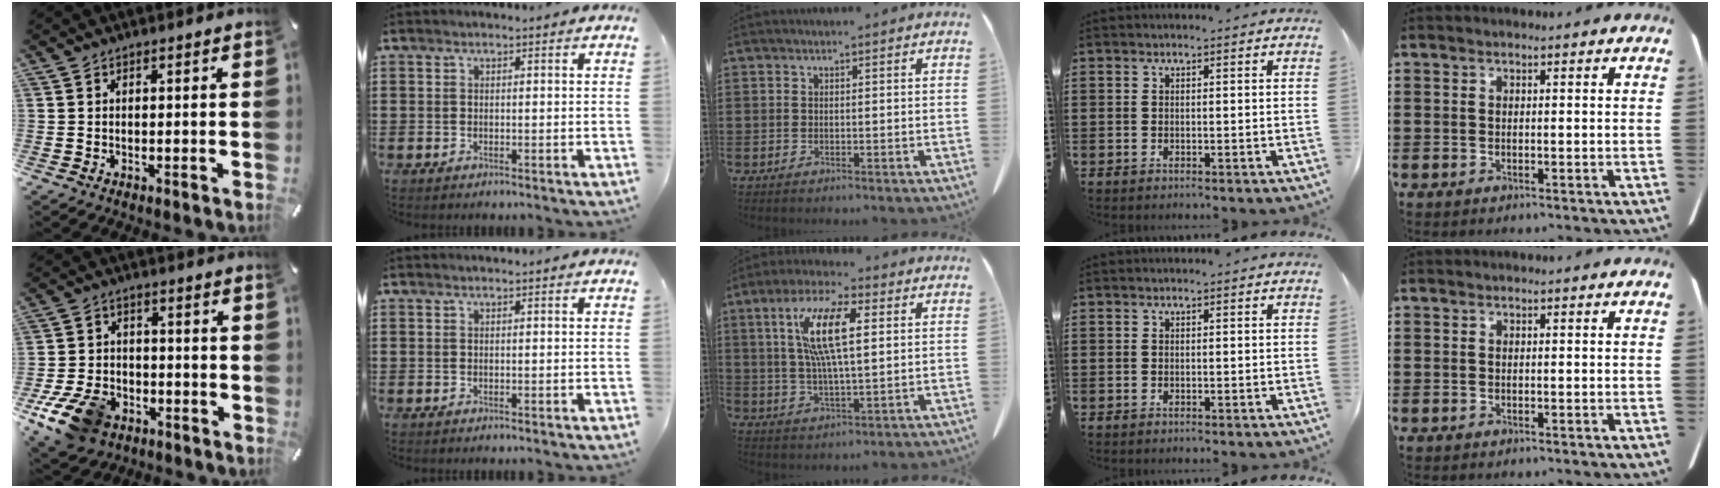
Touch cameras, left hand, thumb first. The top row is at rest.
{"thumb": {"total": 12.5, "force": [-7.1, 8.0, 6.4], "torque": [-0.131, 0.044, -0.127]}, "middle": {"total": 11.3, "force": [3.6, 3.5, 10.1], "torque": [-0.214, 0.008, 0.057]}}